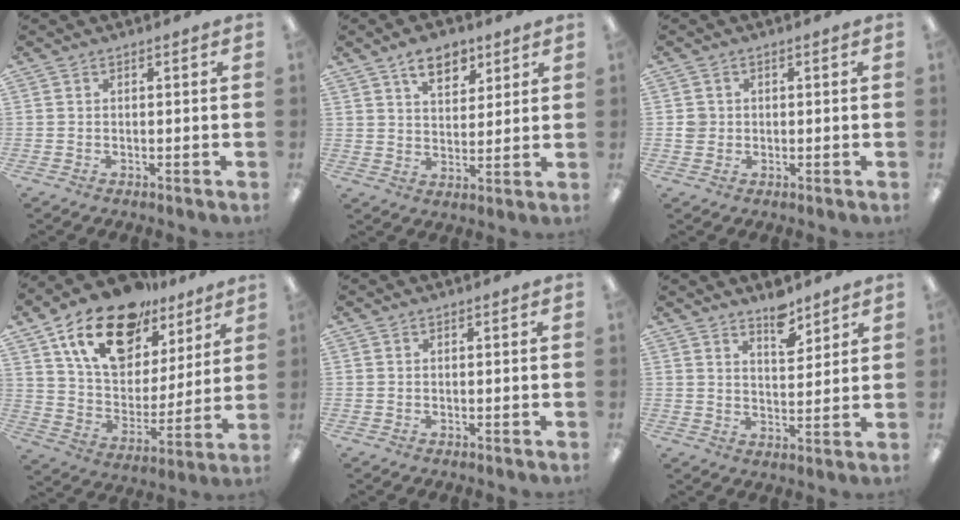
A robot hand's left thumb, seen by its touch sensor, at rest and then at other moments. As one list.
[{"total": 8.9, "force": [5.9, 5.0, 4.3], "torque": [-0.055, -0.024, 0.103]}, {"total": 2.7, "force": [0.1, 2.6, 0.7], "torque": [-0.009, 0.001, -0.001]}, {"total": 20.6, "force": [13.1, 11.7, 10.9], "torque": [-0.192, -0.066, 0.235]}, {"total": 0.0}, {"total": 6.6, "force": [5.4, 2.7, 2.7], "torque": [-0.019, -0.040, 0.090]}]